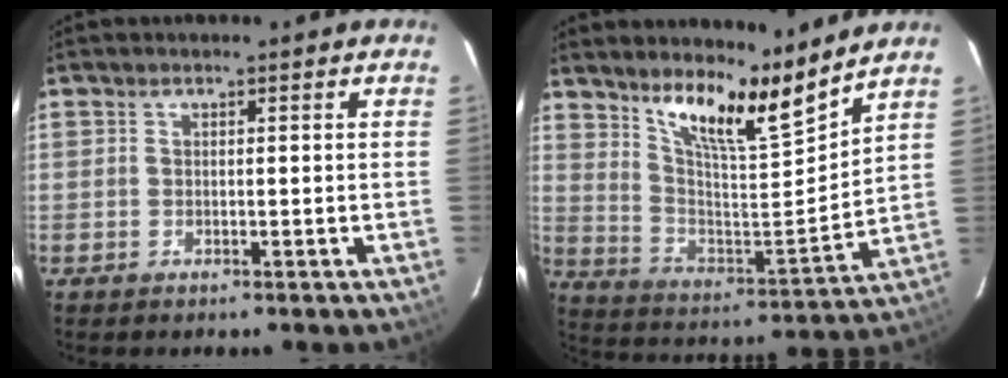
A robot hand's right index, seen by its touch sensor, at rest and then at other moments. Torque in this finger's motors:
{"motor_torque": [-0.12, 0.49, 0.14, 0.07]}